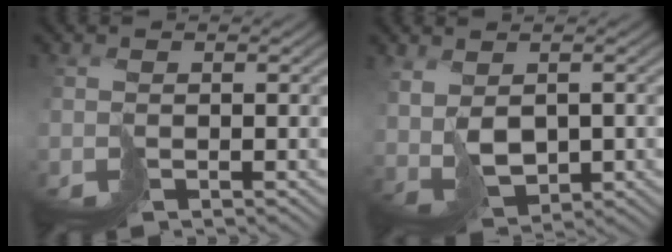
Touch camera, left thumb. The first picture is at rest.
{"total": 4.1, "force": [1.3, 2.9, 2.5], "torque": [-0.055, -0.007, 0.041]}